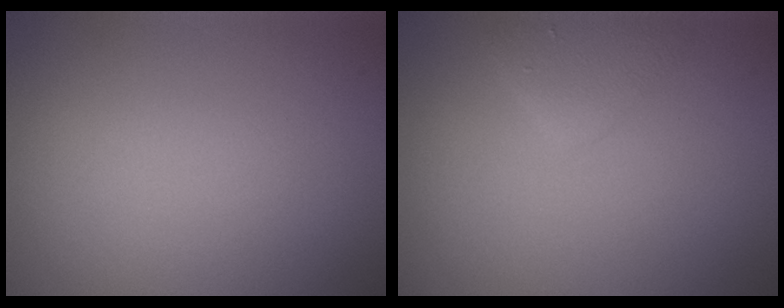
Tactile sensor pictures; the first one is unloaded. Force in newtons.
{"total": 1.7, "press": 1.7, "slide": 0.1}